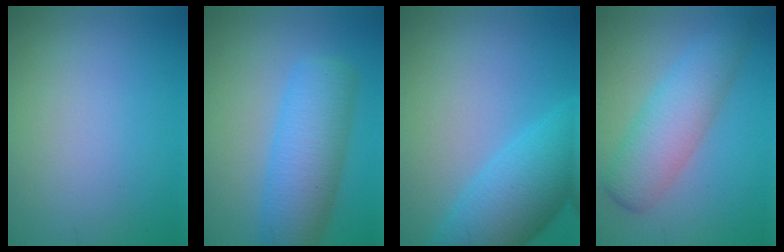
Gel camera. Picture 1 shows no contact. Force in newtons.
{"total": 7.2, "press": 7.2, "slide": 0.4}
{"total": 7.7, "press": 7.7, "slide": 0.3}
{"total": 5.7, "press": 5.7, "slide": 0.1}